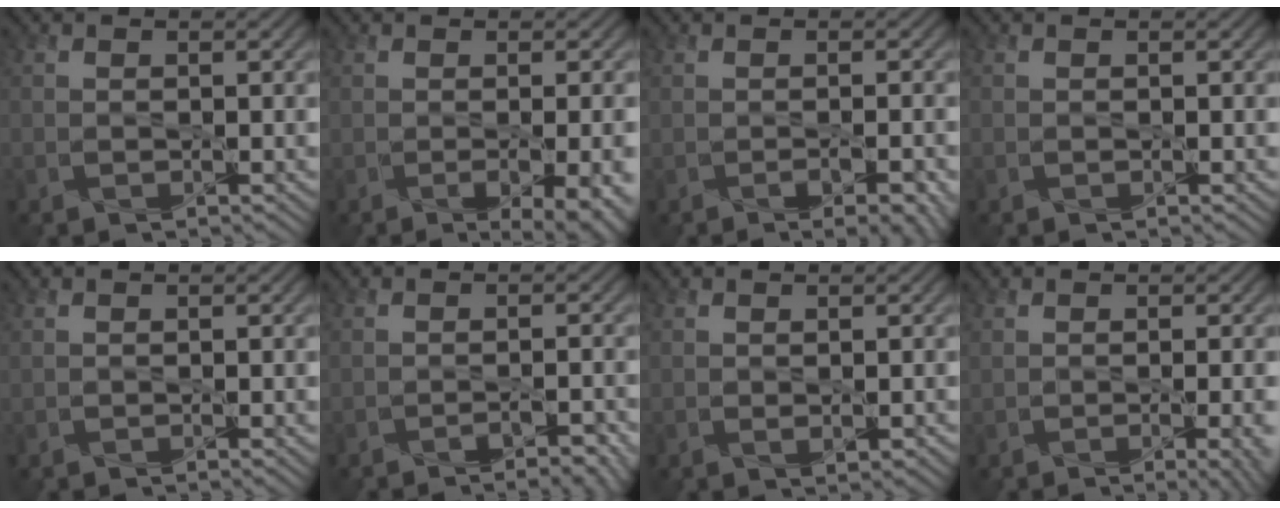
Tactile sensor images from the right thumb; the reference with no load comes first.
{"total": 7.3, "force": [-2.8, 2.7, 6.2], "torque": [-0.073, -0.016, -0.011]}
{"total": 4.4, "force": [-2.2, 1.2, 3.6], "torque": [-0.044, 0.000, -0.019]}
{"total": 0.0}
{"total": 0.7, "force": [0.3, 0.3, 0.5], "torque": [-0.015, 0.001, 0.010]}
{"total": 2.7, "force": [-1.7, 0.6, 2.0], "torque": [-0.031, 0.000, -0.021]}
{"total": 1.4, "force": [0.2, 0.7, 1.2], "torque": [-0.025, -0.006, 0.011]}
{"total": 3.6, "force": [-0.6, 1.0, 3.3], "torque": [-0.046, -0.004, -0.002]}